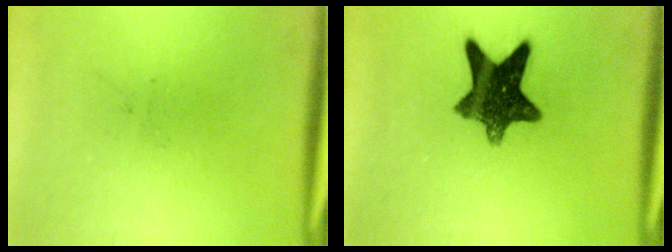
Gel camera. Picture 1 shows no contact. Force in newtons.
{"total": 10.8}